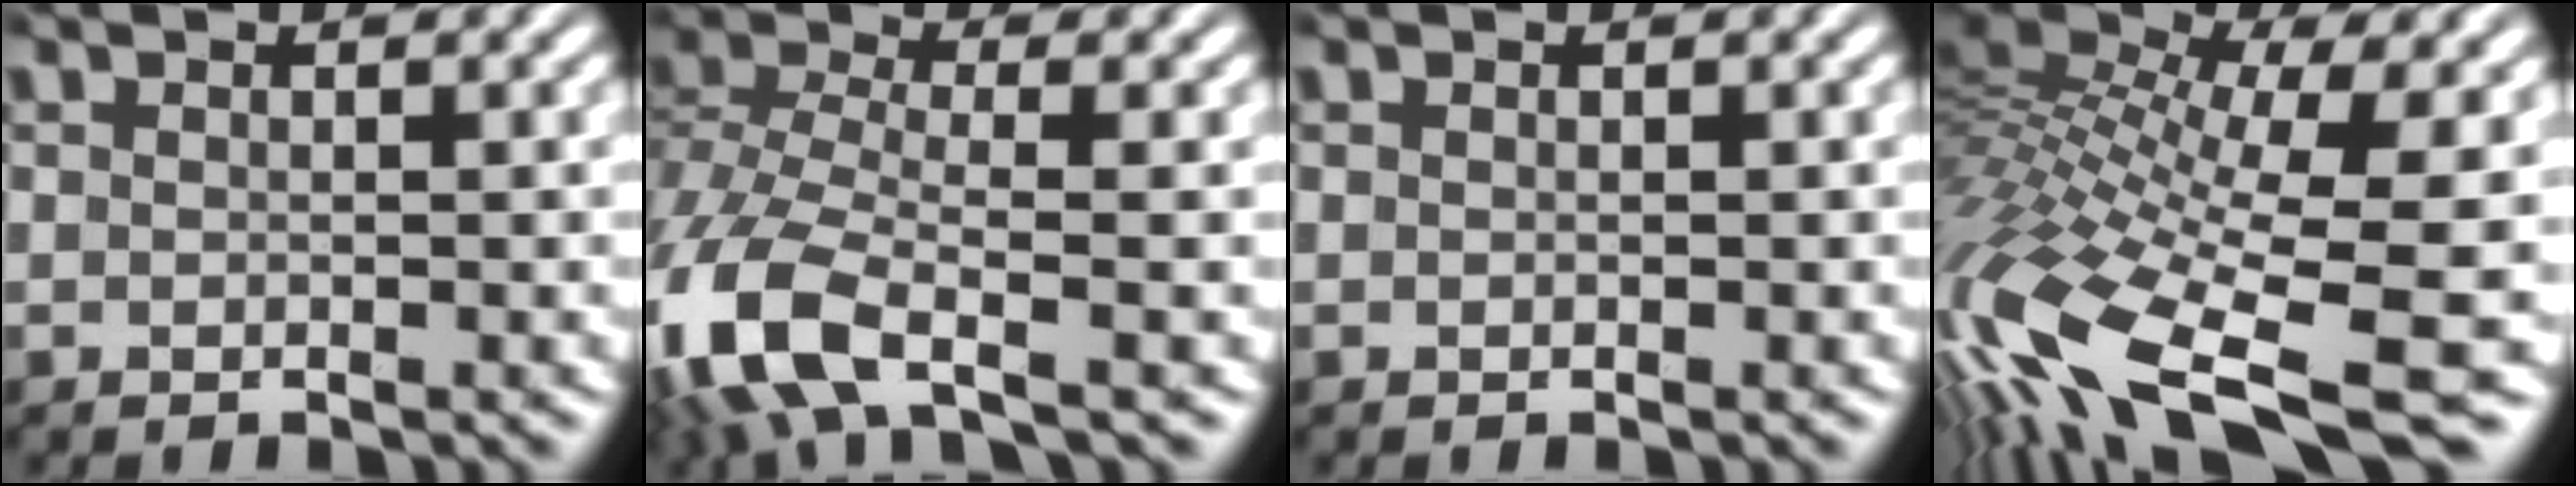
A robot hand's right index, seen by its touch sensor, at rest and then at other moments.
{"total": 7.4, "force": [-3.1, 3.9, 5.5], "torque": [-0.157, -0.051, -0.026]}
{"total": 1.2, "force": [0.0, -1.1, -0.4], "torque": [0.016, -0.012, 0.010]}
{"total": 11.2, "force": [-4.6, 5.3, 8.7], "torque": [-0.196, -0.058, -0.050]}